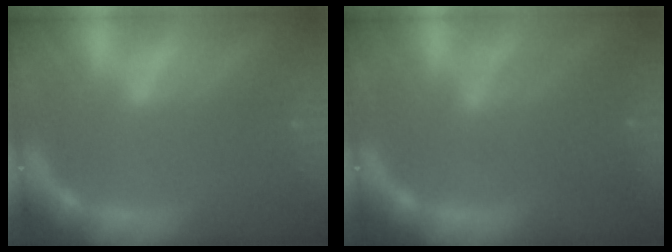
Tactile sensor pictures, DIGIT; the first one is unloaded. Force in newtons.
{"total": 4.5}